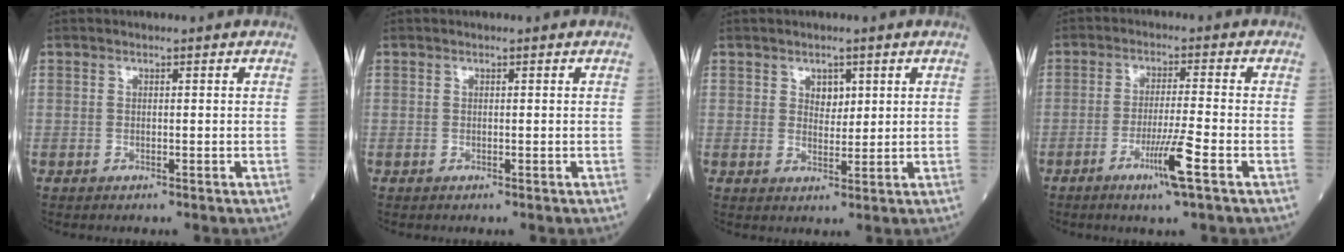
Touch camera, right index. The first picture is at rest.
{"total": 0.0}
{"total": 2.6, "force": [1.3, 1.7, 1.5], "torque": [-0.019, -0.001, 0.021]}
{"total": 6.3, "force": [-3.1, -0.7, 5.4], "torque": [-0.100, -0.013, -0.058]}